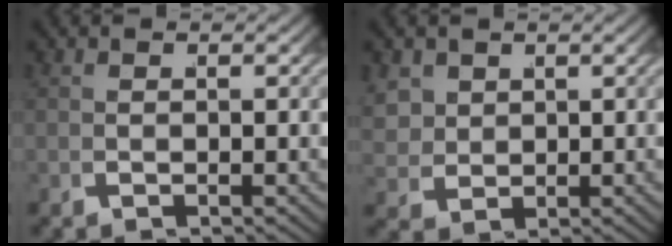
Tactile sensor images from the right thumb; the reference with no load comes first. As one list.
[{"total": 3.1, "force": [1.2, 2.4, 1.6], "torque": [-0.041, -0.015, 0.036]}]